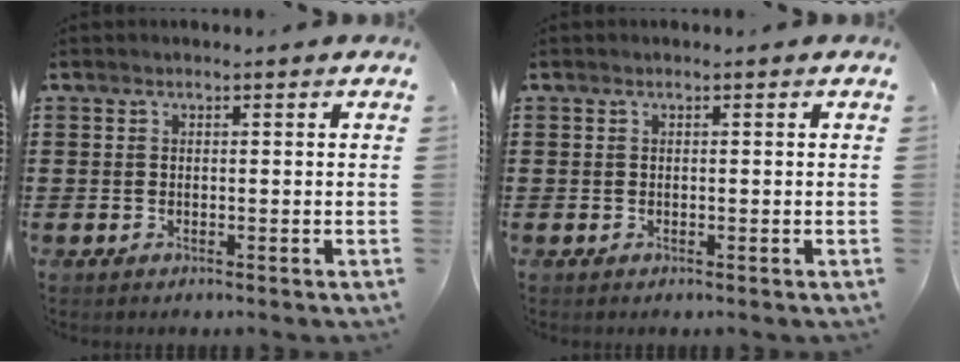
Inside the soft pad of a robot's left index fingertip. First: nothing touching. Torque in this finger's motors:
{"motor_torque": [-0.19, 0.00, -0.01, -0.01]}